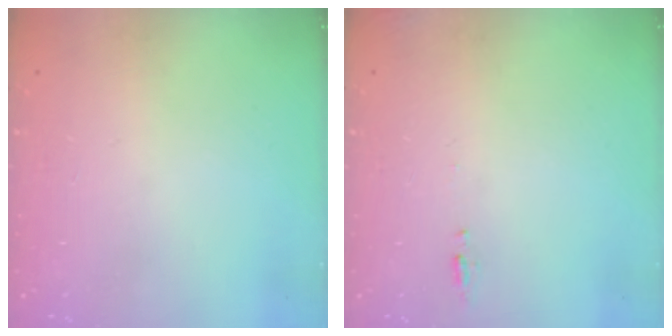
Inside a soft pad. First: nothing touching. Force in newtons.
{"total": 6.0, "press": 5.7, "slide": 1.9}